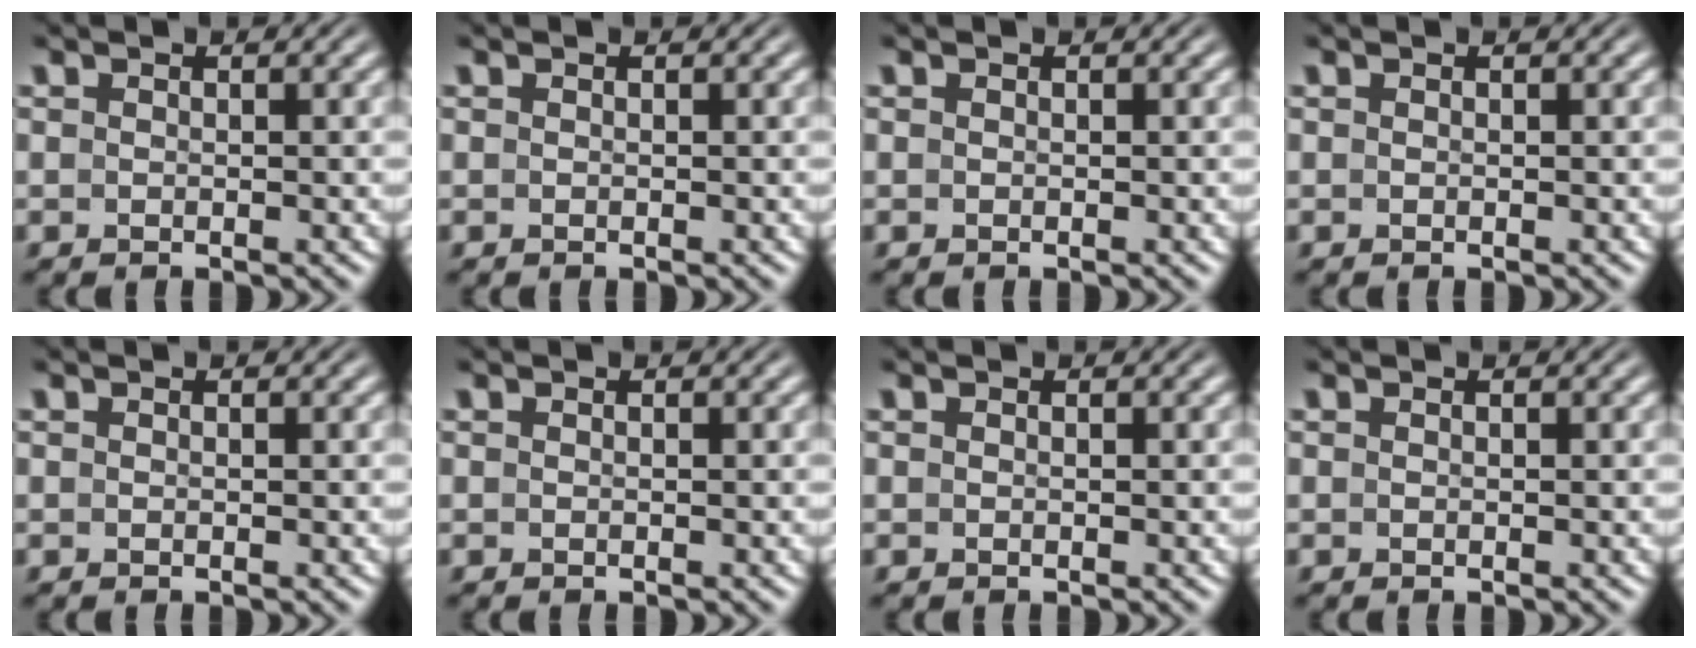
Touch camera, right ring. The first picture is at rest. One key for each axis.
{"total": 0.0}
{"total": 0.0}
{"total": 0.0}
{"total": 0.0}
{"total": 0.0}
{"total": 0.0}
{"total": 0.0}